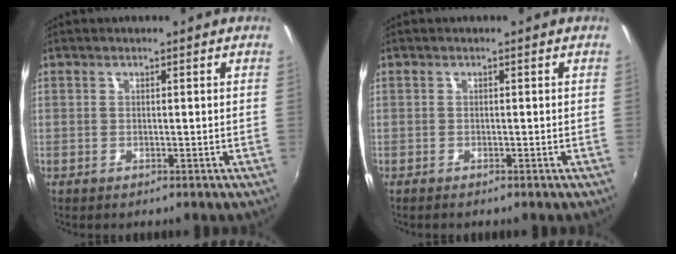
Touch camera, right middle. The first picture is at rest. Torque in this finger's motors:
{"motor_torque": [-0.53, -0.03, -0.02, -0.01]}